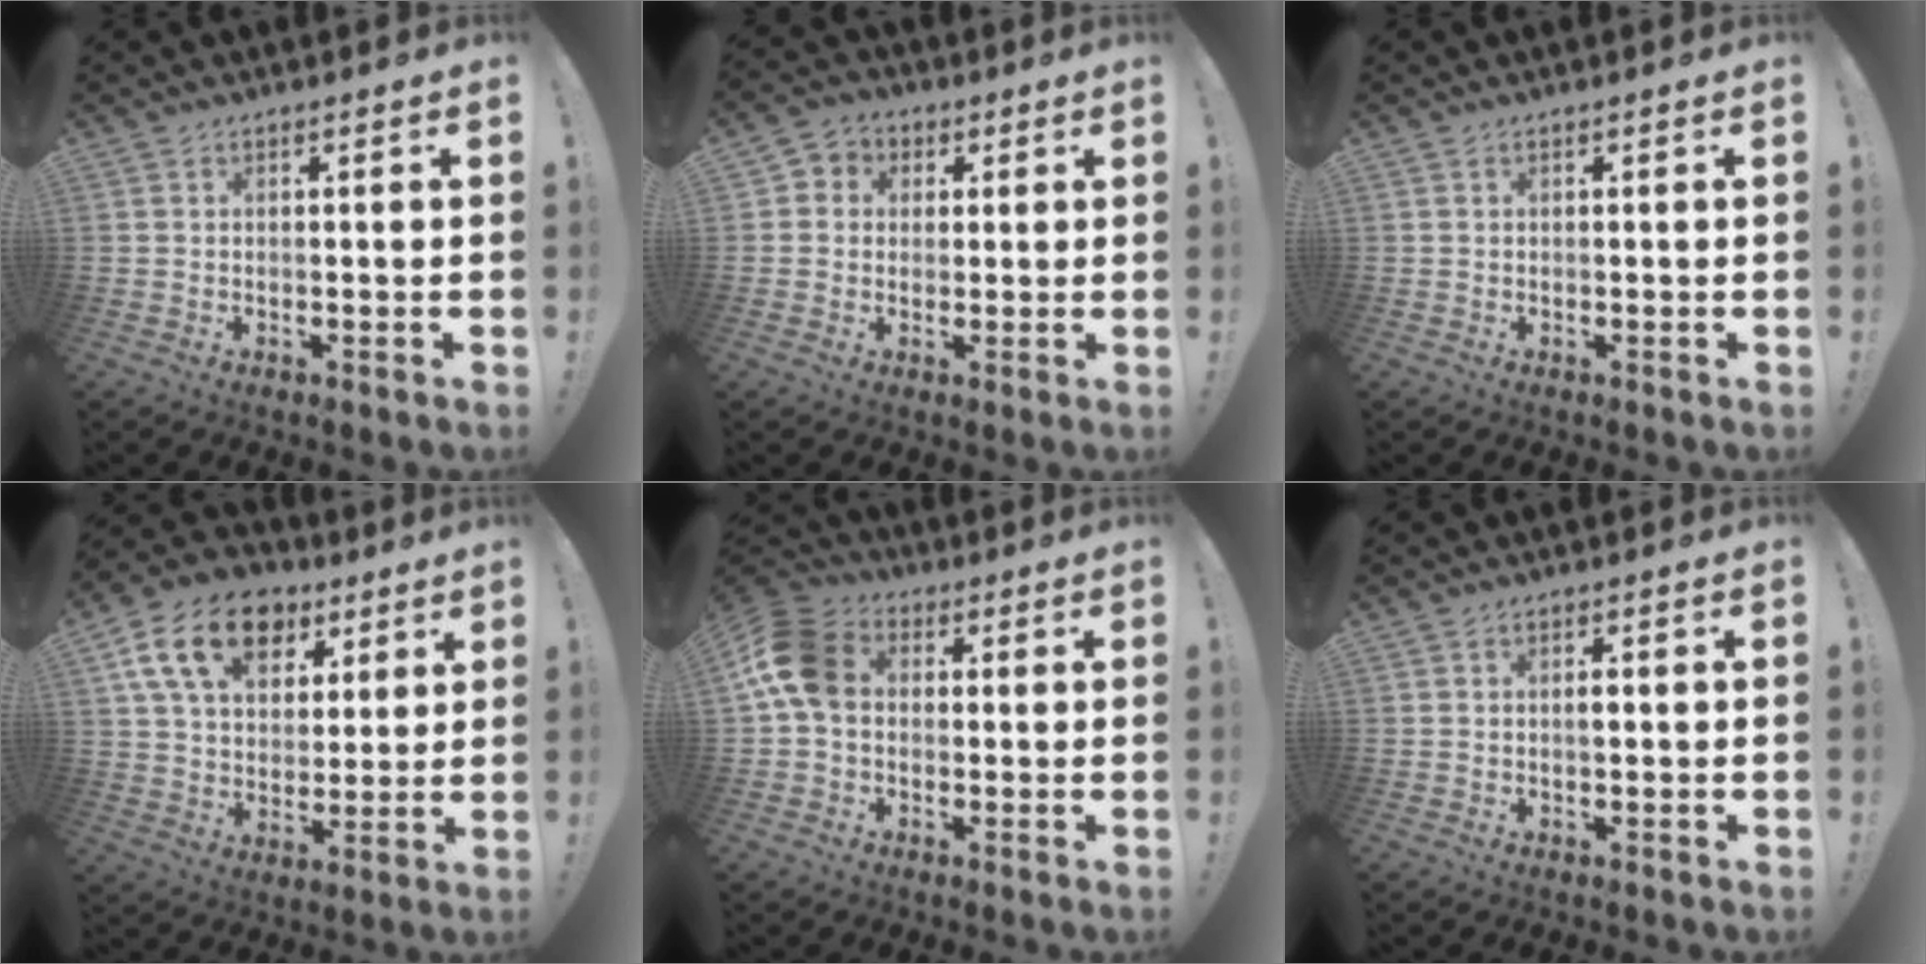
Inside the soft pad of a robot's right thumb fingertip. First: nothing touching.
{"total": 4.9, "force": [-0.2, 4.7, 1.4], "torque": [-0.010, 0.007, -0.002]}
{"total": 0.0}
{"total": 17.8, "force": [8.4, 11.8, 10.3], "torque": [-0.170, -0.029, 0.157]}
{"total": 12.2, "force": [1.0, 8.9, 8.3], "torque": [-0.160, 0.019, 0.024]}
{"total": 1.1, "force": [-0.3, 0.3, 1.0], "torque": [-0.019, 0.004, -0.007]}